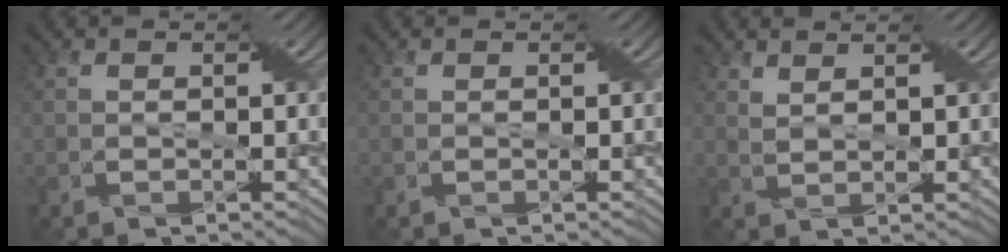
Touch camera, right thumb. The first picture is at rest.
{"total": 0.0}
{"total": 2.5, "force": [2.0, 0.0, 1.4], "torque": [-0.038, 0.008, 0.041]}